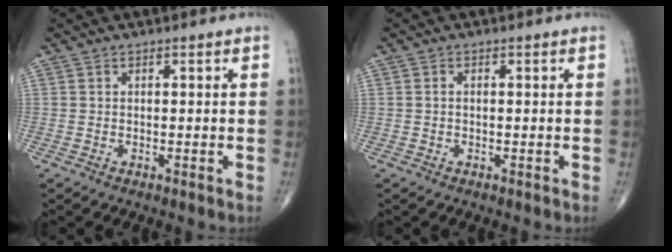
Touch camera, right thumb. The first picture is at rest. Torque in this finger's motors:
{"motor_torque": [-0.20, -0.20, -0.22, -0.01, 0.08]}